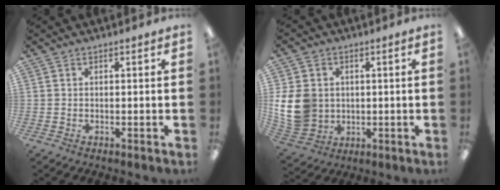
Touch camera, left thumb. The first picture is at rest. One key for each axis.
{"total": 12.6, "fx": 0.9, "fy": 10.7, "fz": 6.7, "tx": -0.151, "ty": 0.002, "tz": 0.021}